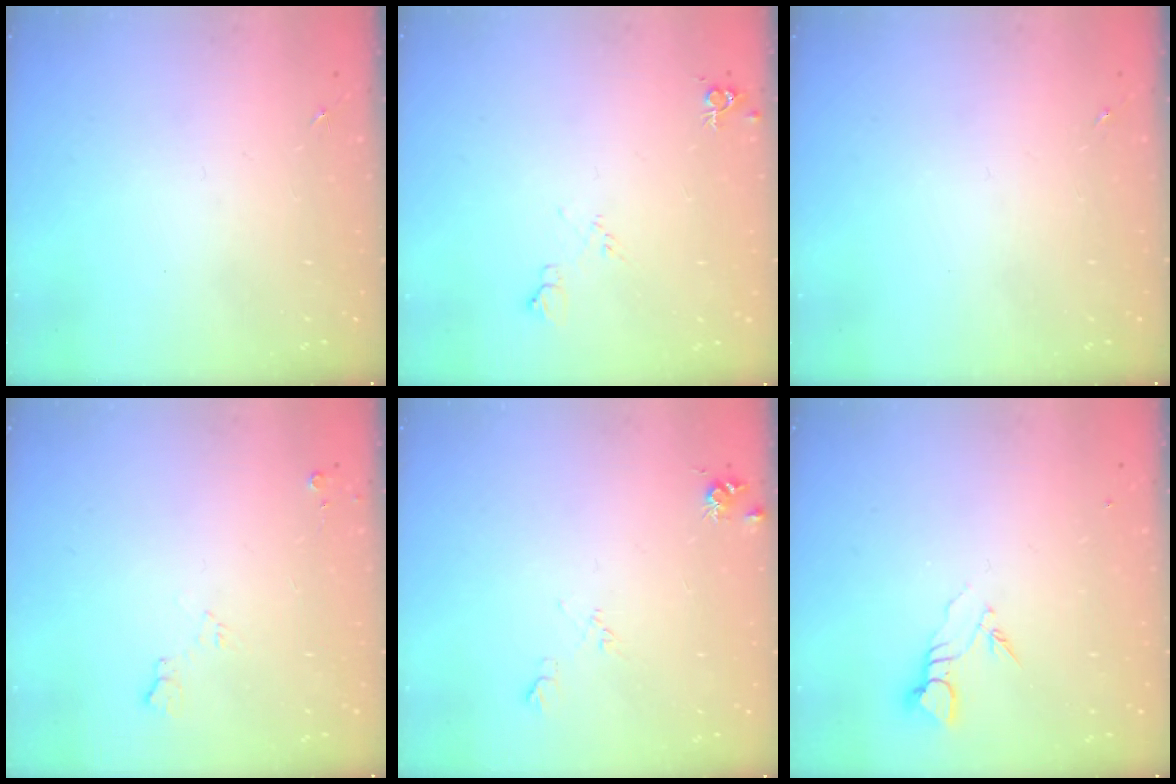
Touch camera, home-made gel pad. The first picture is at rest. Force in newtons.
{"total": 6.5, "press": 6.4, "slide": 1.0}
{"total": 0.0}
{"total": 6.0, "press": 6.0, "slide": 1.0}
{"total": 8.2, "press": 8.2, "slide": 0.8}
{"total": 3.7, "press": 3.6, "slide": 0.4}